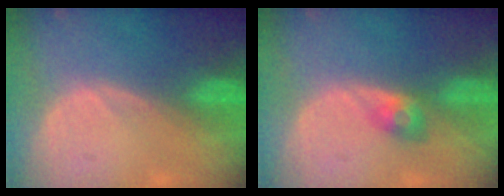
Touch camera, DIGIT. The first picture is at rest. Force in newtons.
{"total": 3.0, "press": 2.6, "slide": 1.4}